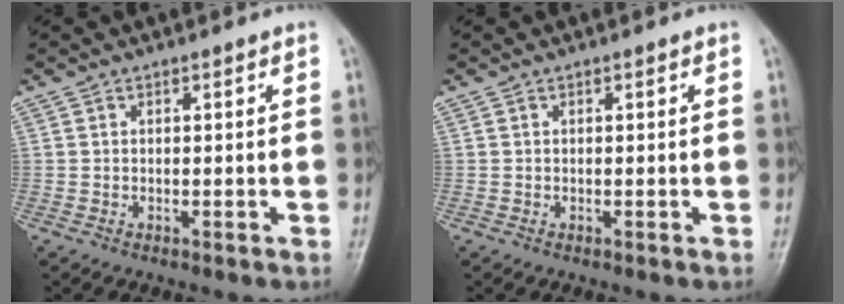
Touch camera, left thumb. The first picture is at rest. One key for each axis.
{"total": 0.0}